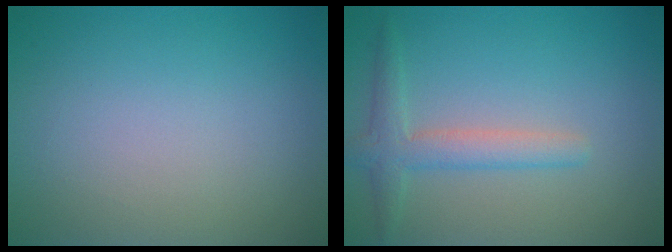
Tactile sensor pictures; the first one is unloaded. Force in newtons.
{"total": 2.8, "press": 2.8, "slide": 0.1}